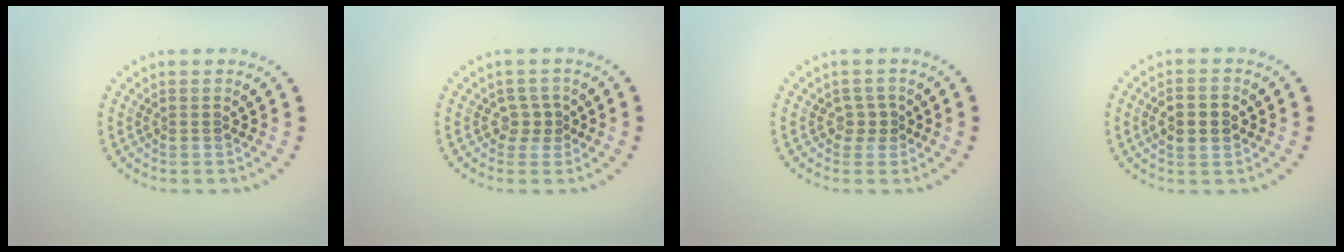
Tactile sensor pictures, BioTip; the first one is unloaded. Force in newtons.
{"total": 1.6, "press": 1.2, "slide": 1.1}
{"total": 1.4, "press": 1.1, "slide": 0.9}
{"total": 3.2, "press": 3.2, "slide": 0.2}